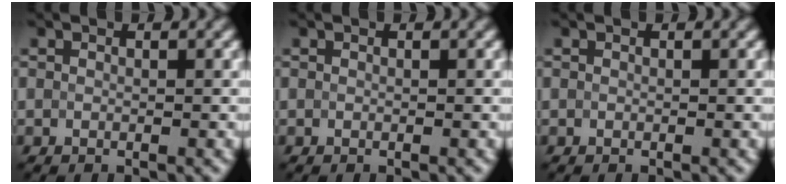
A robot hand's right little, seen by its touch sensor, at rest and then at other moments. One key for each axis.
{"total": 0.0}
{"total": 0.0}